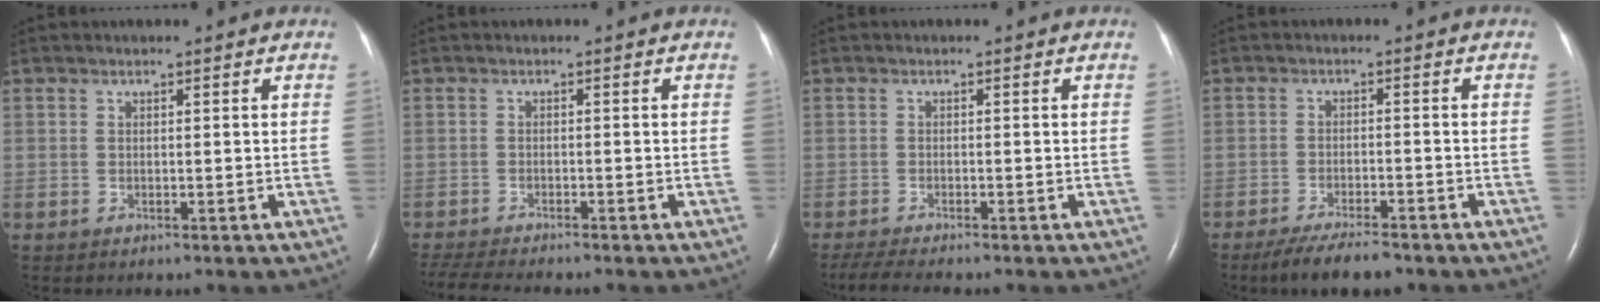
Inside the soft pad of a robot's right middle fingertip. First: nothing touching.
{"total": 6.9, "force": [-6.2, 0.5, 2.9], "torque": [-0.053, -0.014, -0.100]}
{"total": 4.6, "force": [-4.0, 0.0, 2.3], "torque": [-0.044, -0.016, -0.067]}
{"total": 6.8, "force": [-5.6, 1.3, 3.7], "torque": [-0.065, -0.015, -0.094]}